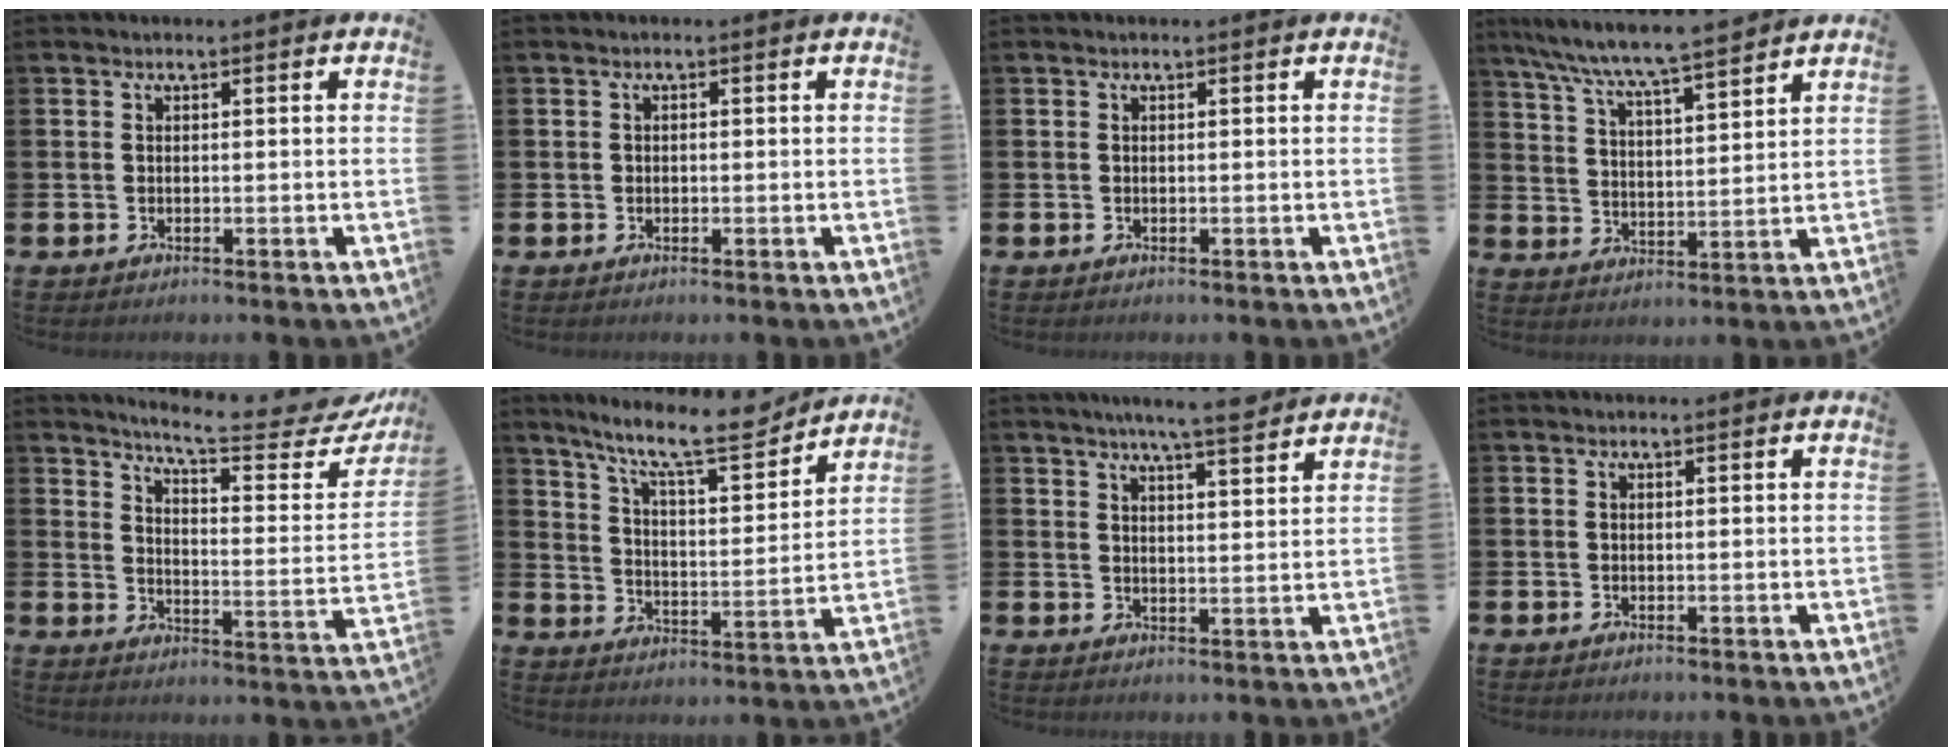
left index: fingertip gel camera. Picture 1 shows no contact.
{"total": 0.5, "force": [-0.1, 0.5, 0.2], "torque": [-0.004, 0.004, -0.003]}
{"total": 0.0}
{"total": 7.9, "force": [7.5, 0.2, 2.5], "torque": [-0.080, -0.044, 0.133]}
{"total": 8.2, "force": [7.5, 0.7, 3.4], "torque": [-0.068, -0.064, 0.119]}
{"total": 11.3, "force": [9.7, 1.8, 5.5], "torque": [-0.121, -0.059, 0.164]}
{"total": 6.2, "force": [5.8, -0.2, 2.2], "torque": [-0.047, -0.026, 0.102]}
{"total": 0.0}